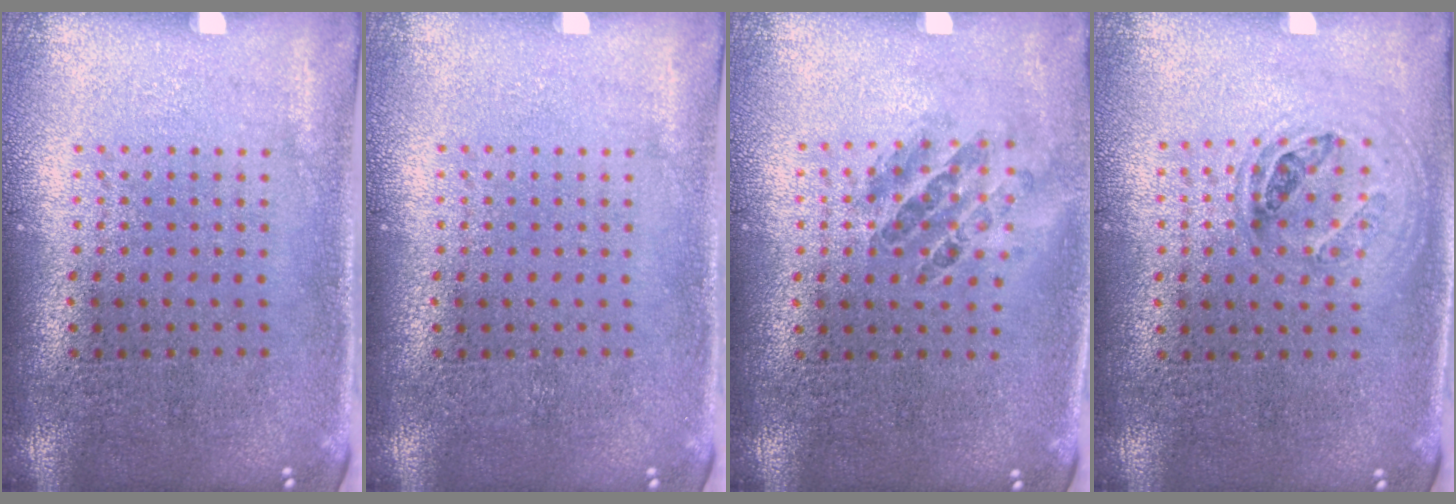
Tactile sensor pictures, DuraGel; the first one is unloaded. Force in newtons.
{"total": 0.0}
{"total": 1.0, "press": 0.8, "slide": 0.5}
{"total": 1.1, "press": 1.0, "slide": 0.5}